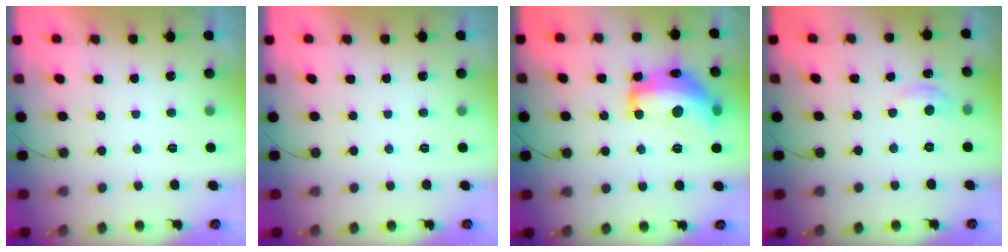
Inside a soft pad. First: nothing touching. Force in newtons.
{"total": 0.0}
{"total": 18.4, "press": 18.3, "slide": 1.2}
{"total": 4.9, "press": 4.9, "slide": 0.6}